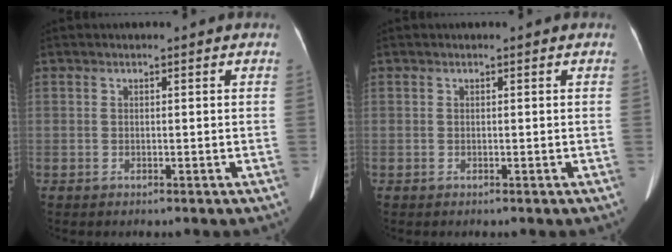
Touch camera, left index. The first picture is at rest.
{"total": 0.0}